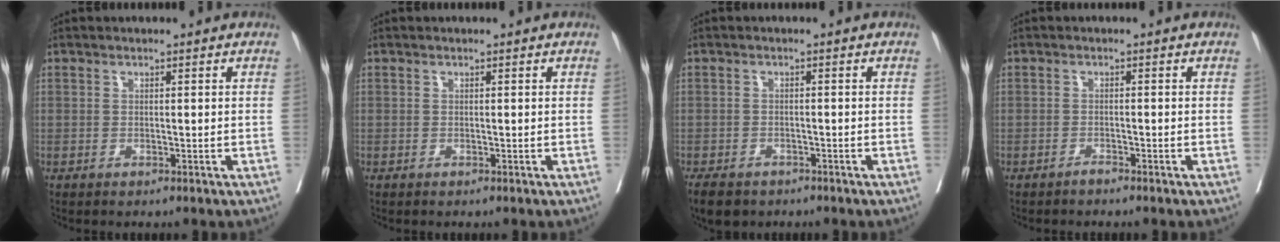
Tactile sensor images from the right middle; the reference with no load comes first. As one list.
[{"total": 0.0}, {"total": 5.7, "force": [-4.3, 3.0, 2.2], "torque": [-0.036, -0.005, -0.064]}, {"total": 0.8, "force": [-0.7, -0.1, 0.2], "torque": [-0.010, -0.003, -0.013]}]